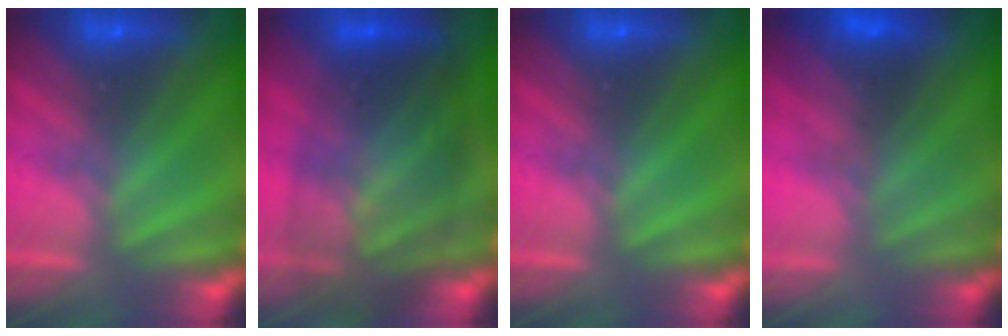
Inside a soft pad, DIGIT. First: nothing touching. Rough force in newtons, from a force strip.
{"total": 7.8}
{"total": 0.0}
{"total": 2.9}